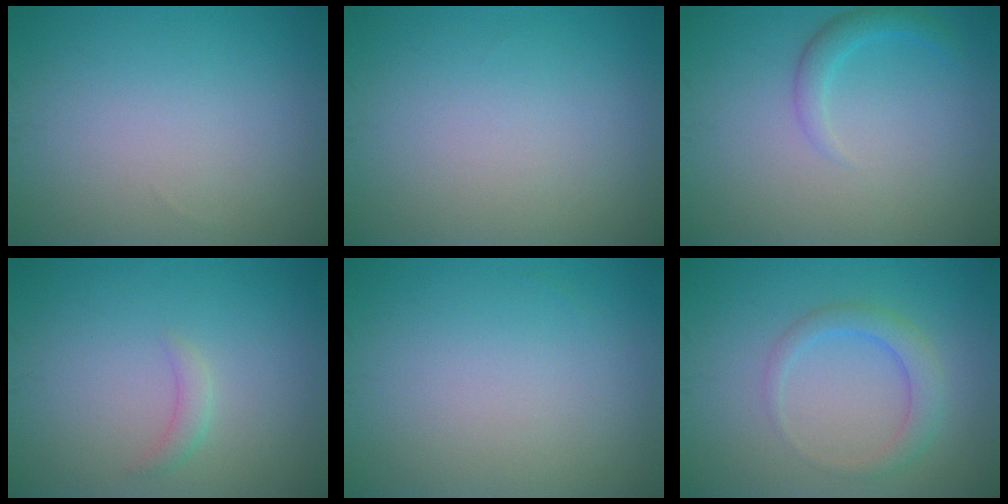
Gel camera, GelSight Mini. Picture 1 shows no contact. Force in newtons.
{"total": 0.0}
{"total": 1.9, "press": 1.9, "slide": 0.1}
{"total": 1.2, "press": 1.2, "slide": 0.1}
{"total": 0.0}
{"total": 2.6, "press": 2.6, "slide": 0.1}